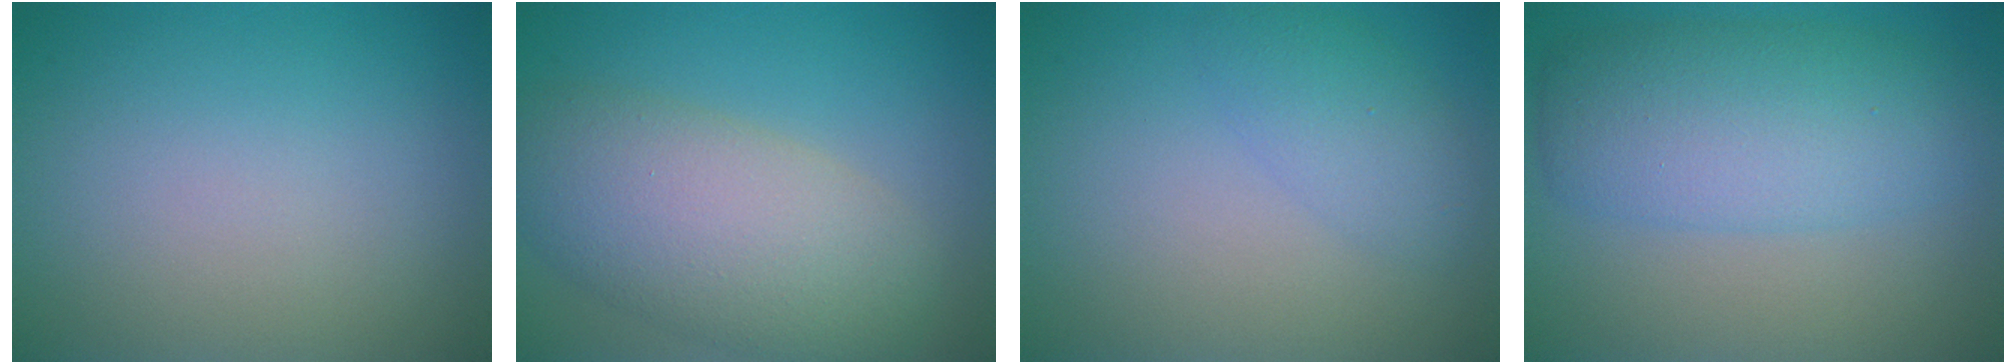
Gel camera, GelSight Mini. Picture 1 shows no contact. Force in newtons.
{"total": 7.9, "press": 7.9, "slide": 0.3}
{"total": 2.5, "press": 2.5, "slide": 0.1}
{"total": 6.7, "press": 6.7, "slide": 0.1}